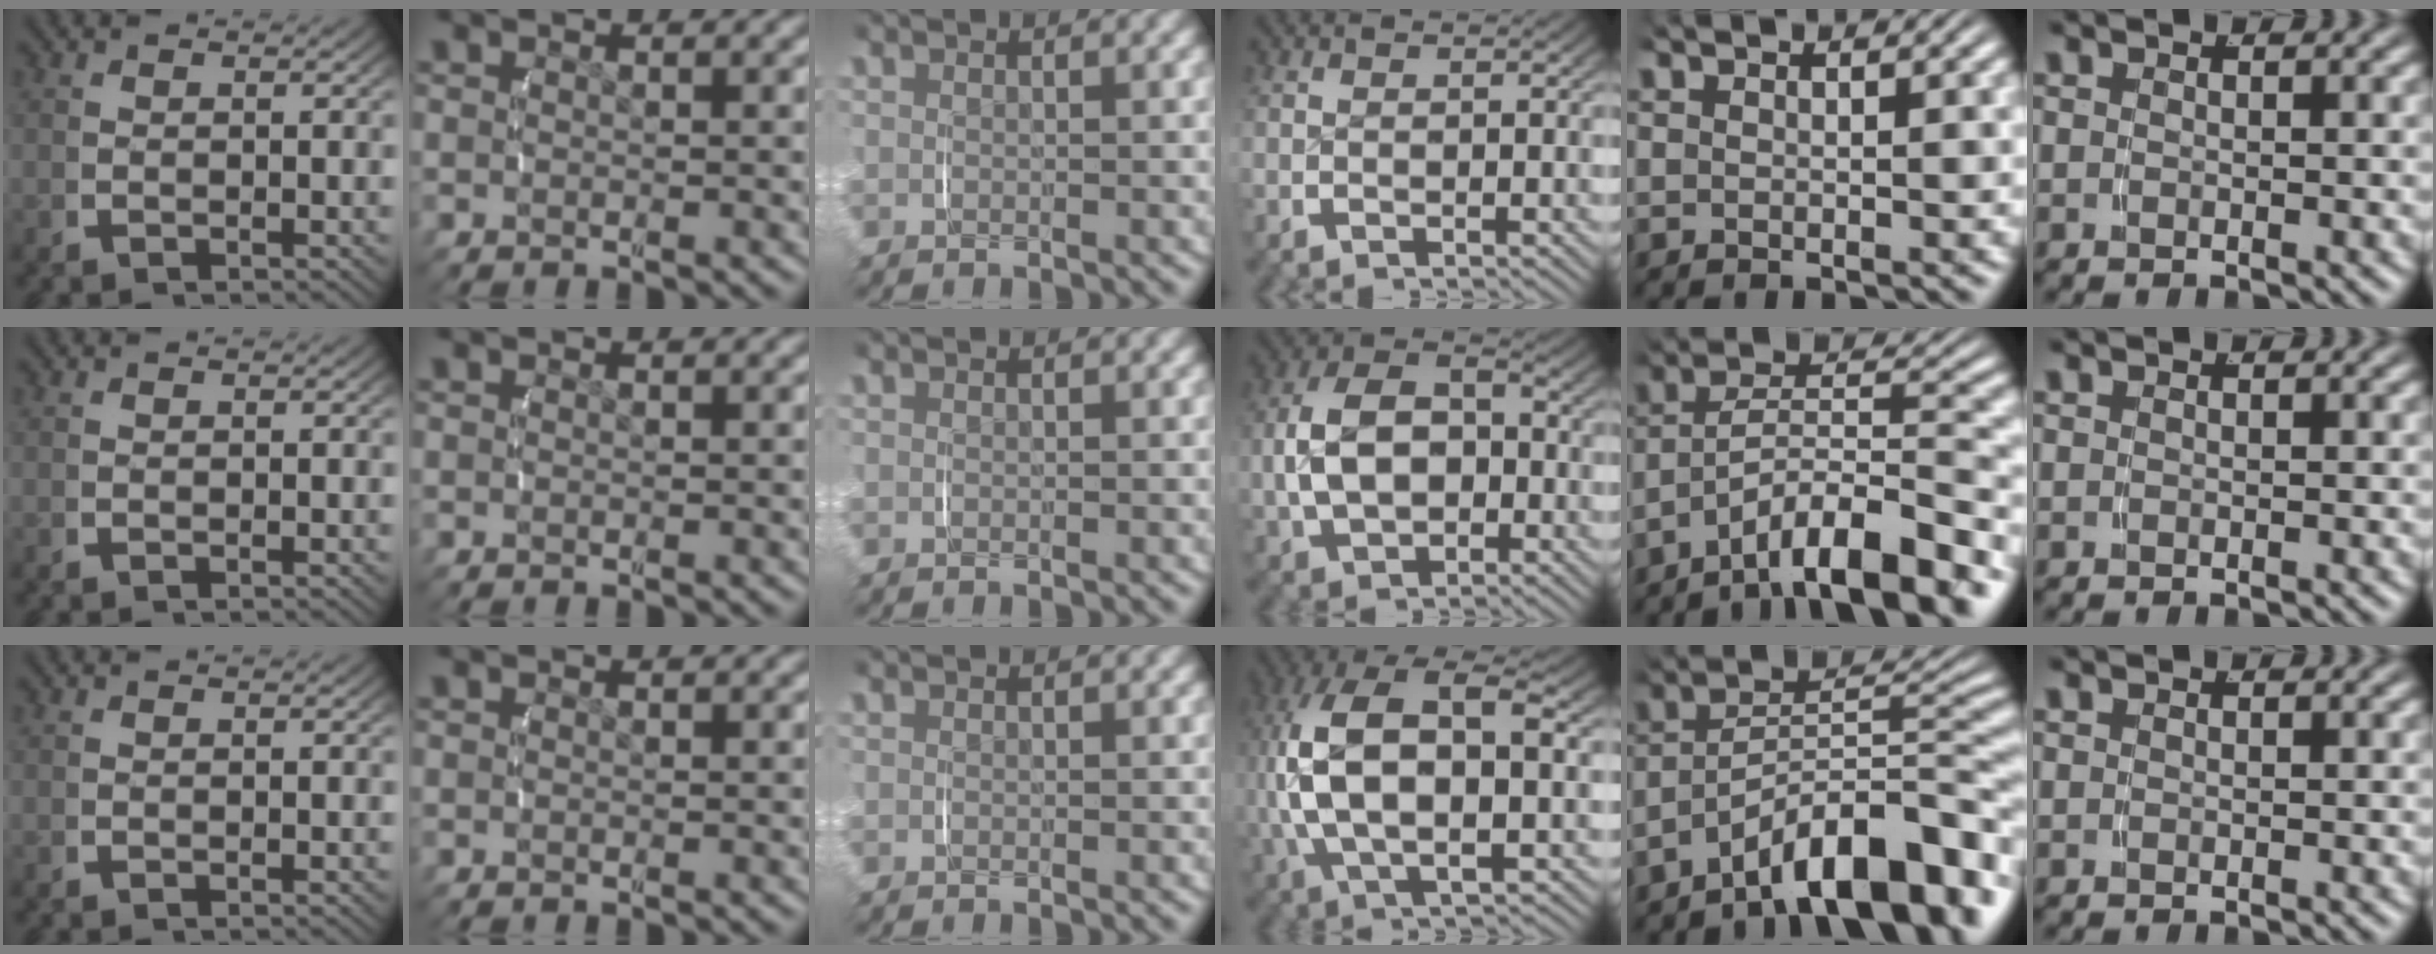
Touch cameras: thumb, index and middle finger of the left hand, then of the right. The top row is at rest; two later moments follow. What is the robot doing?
{"motion": "lift_and_place", "object": "pen bag"}